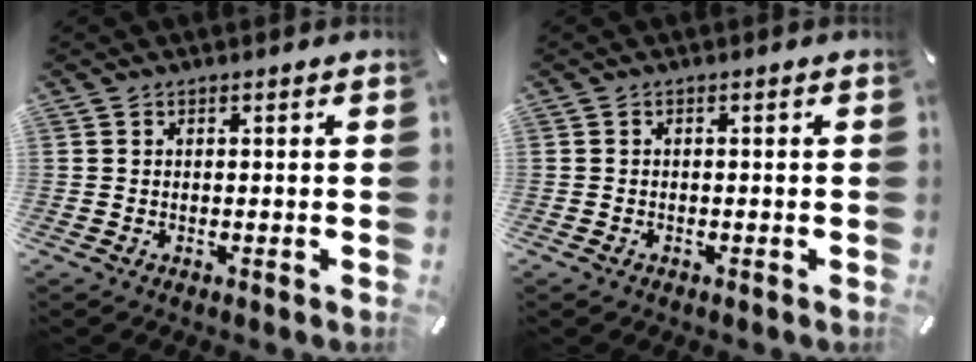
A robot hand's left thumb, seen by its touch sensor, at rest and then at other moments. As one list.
[{"total": 0.5, "force": [-0.3, 0.4, 0.1], "torque": [-0.001, 0.002, -0.008]}]